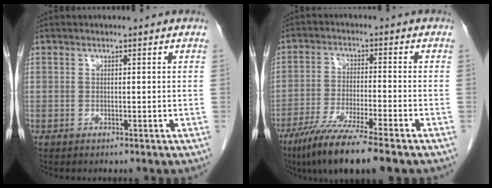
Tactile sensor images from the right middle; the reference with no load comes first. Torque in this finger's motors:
{"motor_torque": [1.11, -1.03, 0.22, 0.09]}